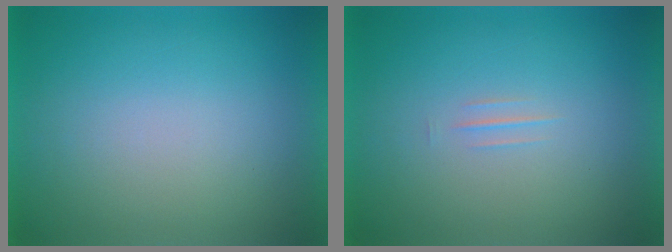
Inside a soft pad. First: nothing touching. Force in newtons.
{"total": 1.3}